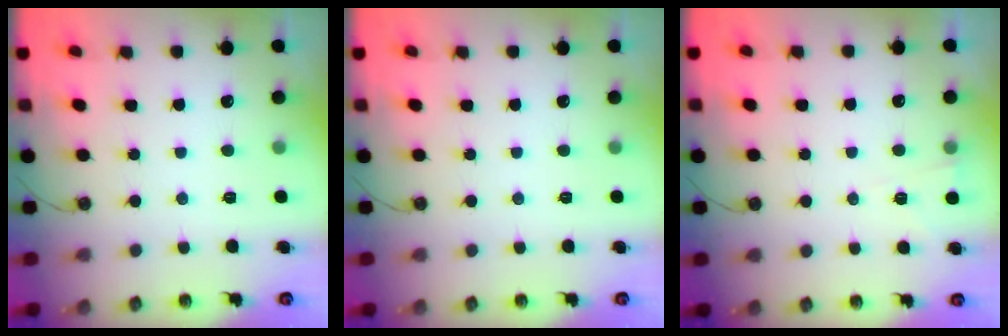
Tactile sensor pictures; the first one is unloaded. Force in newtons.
{"total": 0.0}
{"total": 2.6, "press": 2.1, "slide": 1.5}